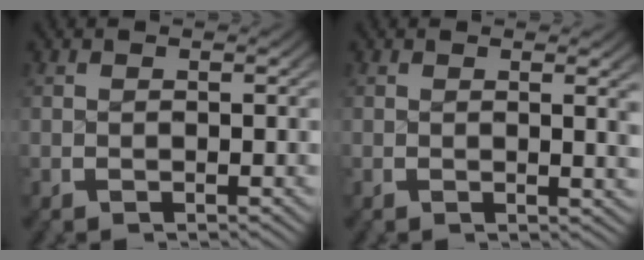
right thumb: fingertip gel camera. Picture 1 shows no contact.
{"total": 1.6, "force": [0.6, 0.1, 1.5], "torque": [-0.021, -0.004, 0.009]}